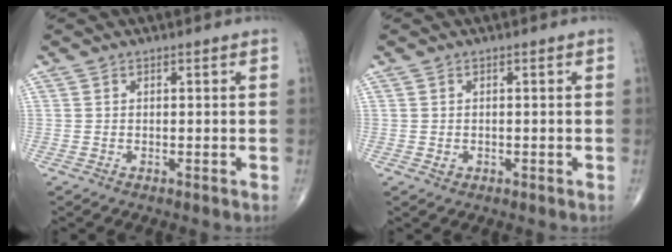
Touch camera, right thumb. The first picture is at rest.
{"total": 0.9, "force": [-0.2, 0.8, 0.4], "torque": [-0.005, 0.000, -0.001]}